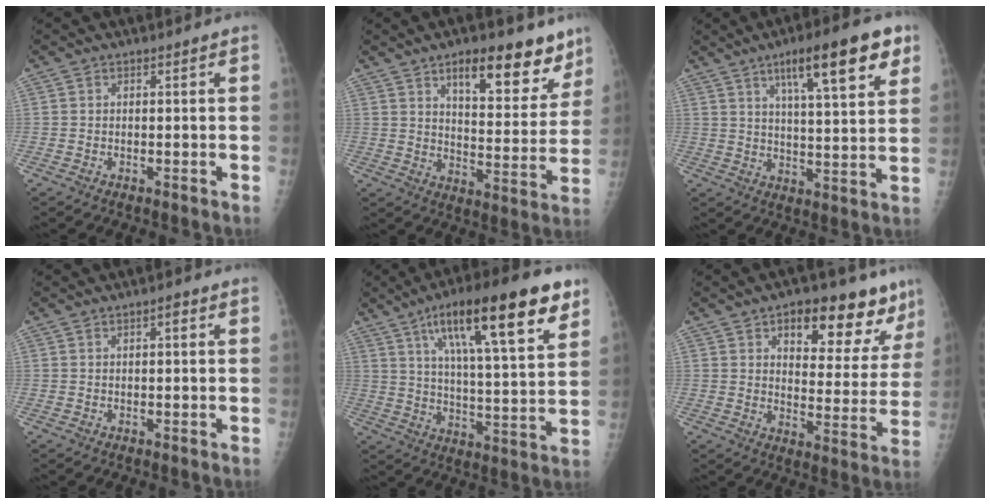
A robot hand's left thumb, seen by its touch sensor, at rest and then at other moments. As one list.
[{"total": 15.1, "force": [9.9, 6.0, 9.7], "torque": [-0.081, -0.060, 0.147]}, {"total": 15.5, "force": [8.3, 3.5, 12.6], "torque": [-0.168, -0.027, 0.123]}, {"total": 1.5, "force": [0.6, 0.5, 1.3], "torque": [-0.018, 0.002, 0.007]}, {"total": 22.7, "force": [12.4, 5.2, 18.2], "torque": [-0.266, -0.027, 0.198]}, {"total": 17.0, "force": [10.4, 7.7, 10.9], "torque": [-0.081, -0.046, 0.142]}]